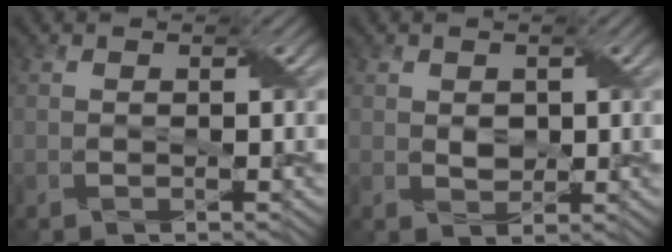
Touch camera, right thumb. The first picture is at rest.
{"total": 1.6, "force": [0.4, 1.3, 0.9], "torque": [-0.026, -0.004, 0.010]}